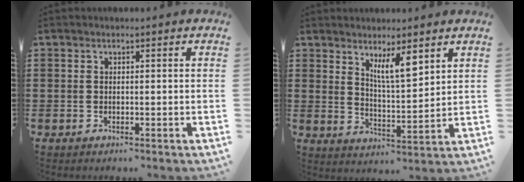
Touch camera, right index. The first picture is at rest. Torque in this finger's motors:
{"motor_torque": [0.20, 0.04, 0.23, 0.13]}